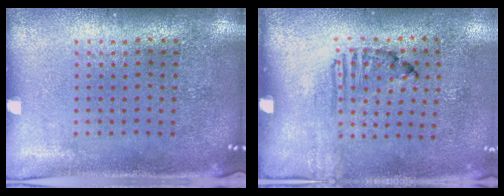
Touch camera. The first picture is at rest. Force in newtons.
{"total": 1.7, "press": 1.0, "slide": 1.3}